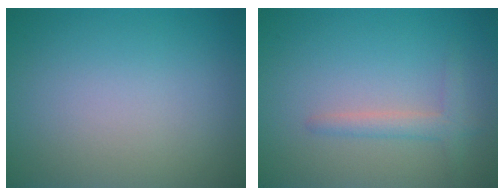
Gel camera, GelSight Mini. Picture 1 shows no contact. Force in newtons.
{"total": 1.9, "press": 1.9, "slide": 0.2}